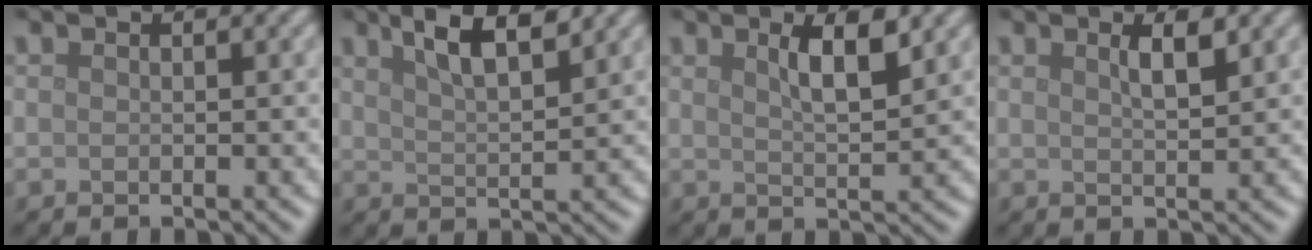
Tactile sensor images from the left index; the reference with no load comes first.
{"total": 5.2, "force": [3.5, 1.2, 3.6], "torque": [-0.055, 0.012, 0.059]}
{"total": 3.7, "force": [1.8, 0.9, 3.1], "torque": [-0.047, 0.002, 0.030]}
{"total": 2.1, "force": [1.2, 0.5, 1.7], "torque": [-0.025, 0.003, 0.019]}